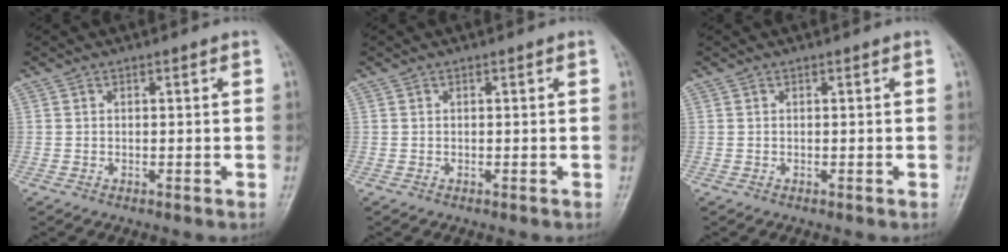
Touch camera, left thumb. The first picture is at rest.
{"total": 0.0}
{"total": 0.0}